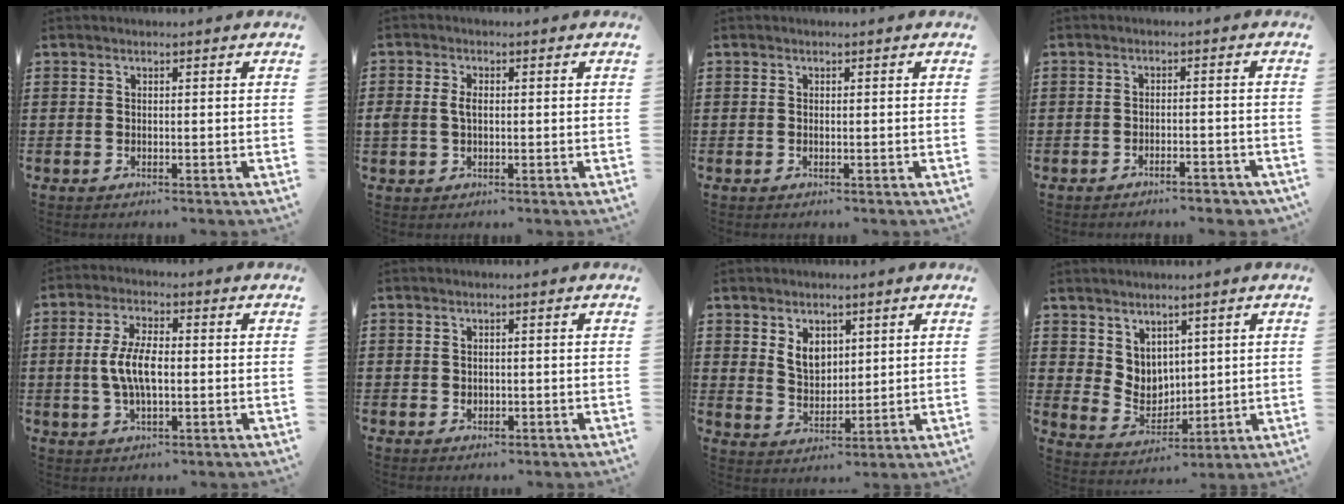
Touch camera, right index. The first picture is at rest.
{"total": 2.6, "force": [0.1, 1.7, 2.0], "torque": [-0.048, 0.005, -0.001]}
{"total": 0.0}
{"total": 2.4, "force": [-2.2, 0.2, 0.8], "torque": [-0.017, 0.001, -0.045]}
{"total": 6.8, "force": [-0.3, 2.9, 6.2], "torque": [-0.141, -0.002, -0.014]}
{"total": 0.9, "force": [0.1, 0.8, 0.3], "torque": [-0.009, 0.006, 0.001]}
{"total": 4.8, "force": [2.0, 3.5, 2.7], "torque": [-0.058, 0.007, 0.035]}
{"total": 5.2, "force": [3.5, 3.8, 0.7], "torque": [-0.038, -0.007, 0.067]}